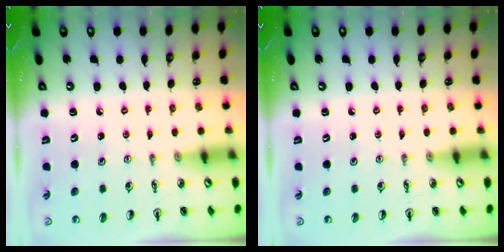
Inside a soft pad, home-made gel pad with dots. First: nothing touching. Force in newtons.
{"total": 0.0}